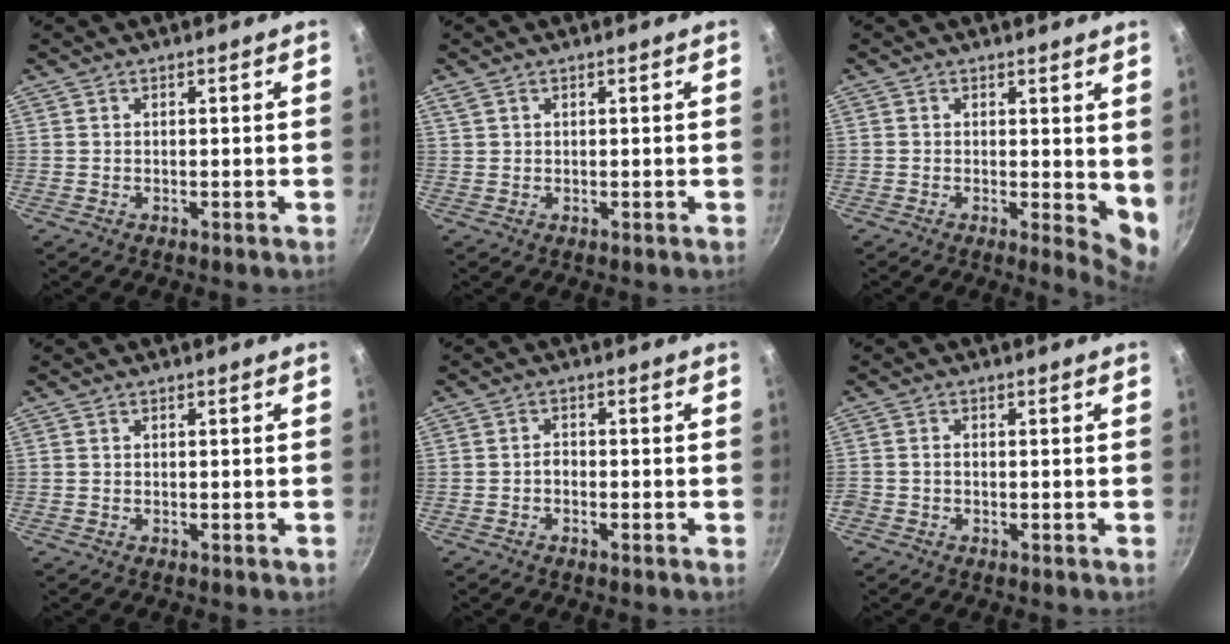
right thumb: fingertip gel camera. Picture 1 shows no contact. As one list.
[{"total": 1.3, "force": [0.8, 0.8, 0.7], "torque": [-0.014, 0.003, 0.018]}, {"total": 5.9, "force": [0.7, 2.3, 5.3], "torque": [-0.062, -0.019, 0.006]}, {"total": 0.0}, {"total": 1.5, "force": [-0.9, 0.7, 1.0], "torque": [-0.018, 0.011, -0.021]}, {"total": 1.2, "force": [-0.6, 0.8, 0.6], "torque": [-0.017, 0.006, -0.015]}]